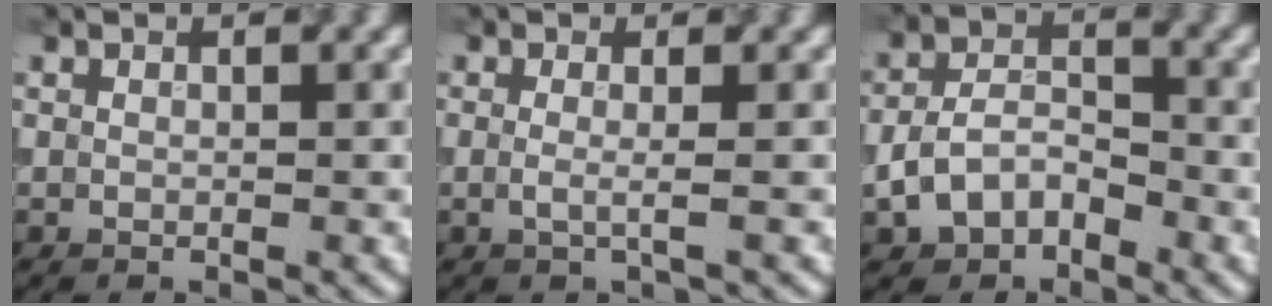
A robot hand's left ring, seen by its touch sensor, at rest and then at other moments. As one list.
[{"total": 1.7, "force": [-0.2, 0.5, 1.6], "torque": [-0.025, -0.007, -0.008]}, {"total": 4.3, "force": [-1.9, 2.8, 2.6], "torque": [-0.053, 0.006, -0.039]}]